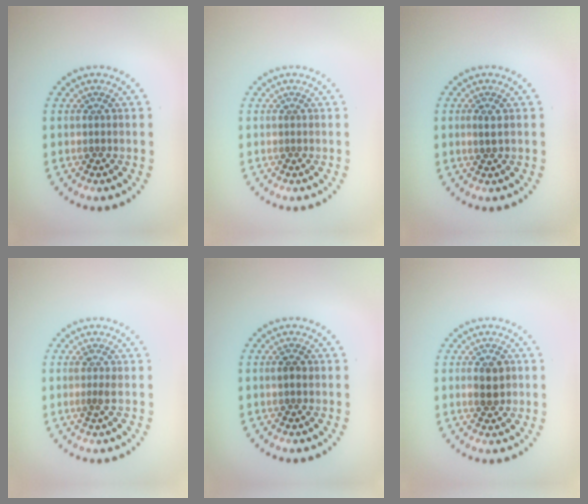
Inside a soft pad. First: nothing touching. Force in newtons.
{"total": 0.0}
{"total": 0.9, "press": 0.8, "slide": 0.4}
{"total": 1.0, "press": 0.8, "slide": 0.7}
{"total": 1.0, "press": 1.0, "slide": 0.1}
{"total": 2.3, "press": 2.2, "slide": 0.2}